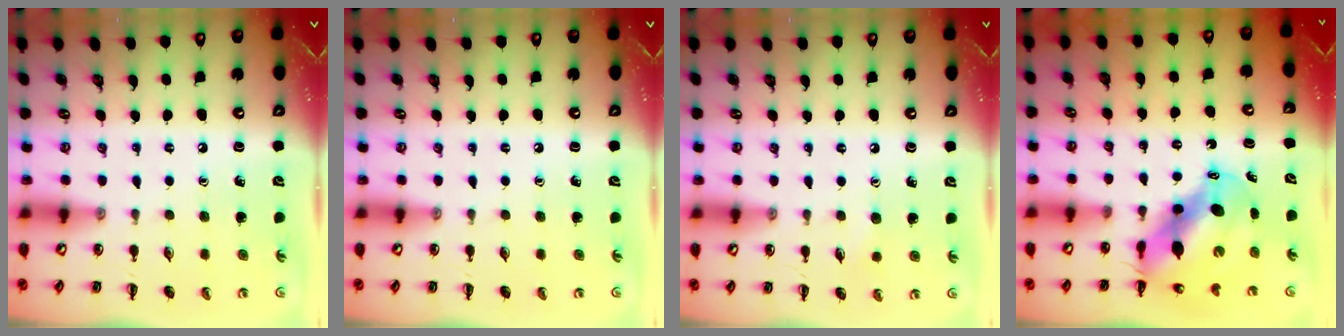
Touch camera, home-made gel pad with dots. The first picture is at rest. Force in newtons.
{"total": 0.0}
{"total": 3.7, "press": 3.6, "slide": 0.8}
{"total": 10.2, "press": 9.9, "slide": 2.4}